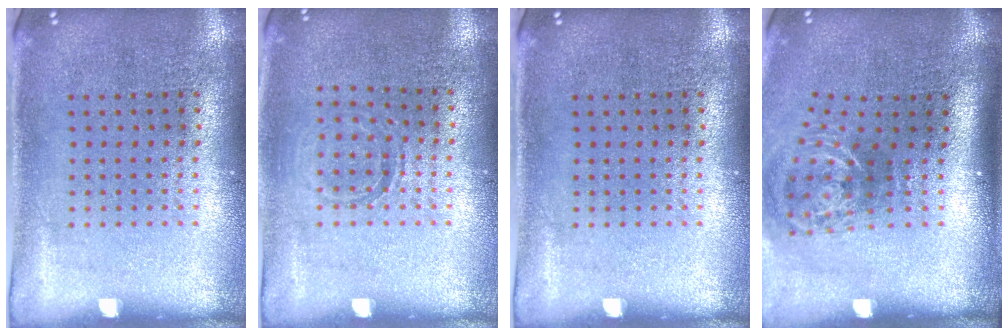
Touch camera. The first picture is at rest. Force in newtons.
{"total": 0.9, "press": 0.9, "slide": 0.2}
{"total": 0.0}
{"total": 2.1, "press": 1.3, "slide": 1.7}